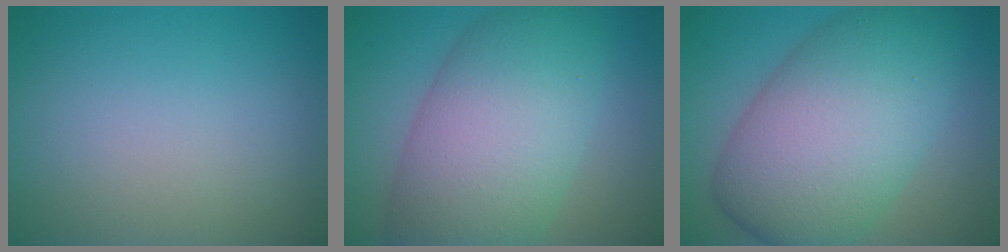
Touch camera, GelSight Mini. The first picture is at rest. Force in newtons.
{"total": 10.8, "press": 10.8, "slide": 0.4}
{"total": 11.8, "press": 11.8, "slide": 0.2}